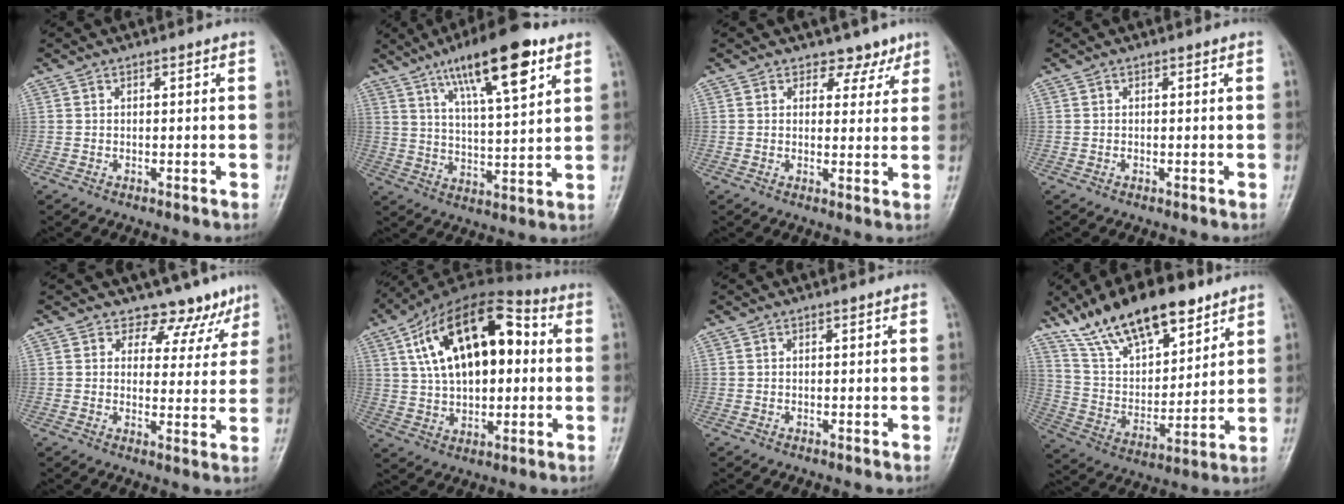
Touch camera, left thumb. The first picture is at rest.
{"total": 16.8, "force": [9.2, 4.4, 13.4], "torque": [-0.198, -0.031, 0.152]}
{"total": 4.1, "force": [3.1, 2.7, 0.4], "torque": [0.024, -0.020, 0.036]}
{"total": 0.0}
{"total": 8.3, "force": [6.6, 5.0, 0.8], "torque": [0.033, -0.038, 0.069]}
{"total": 21.3, "force": [4.8, 11.7, 17.1], "torque": [-0.261, 0.019, 0.069]}
{"total": 0.0}
{"total": 20.4, "force": [13.9, 8.5, 12.2], "torque": [-0.171, -0.051, 0.253]}